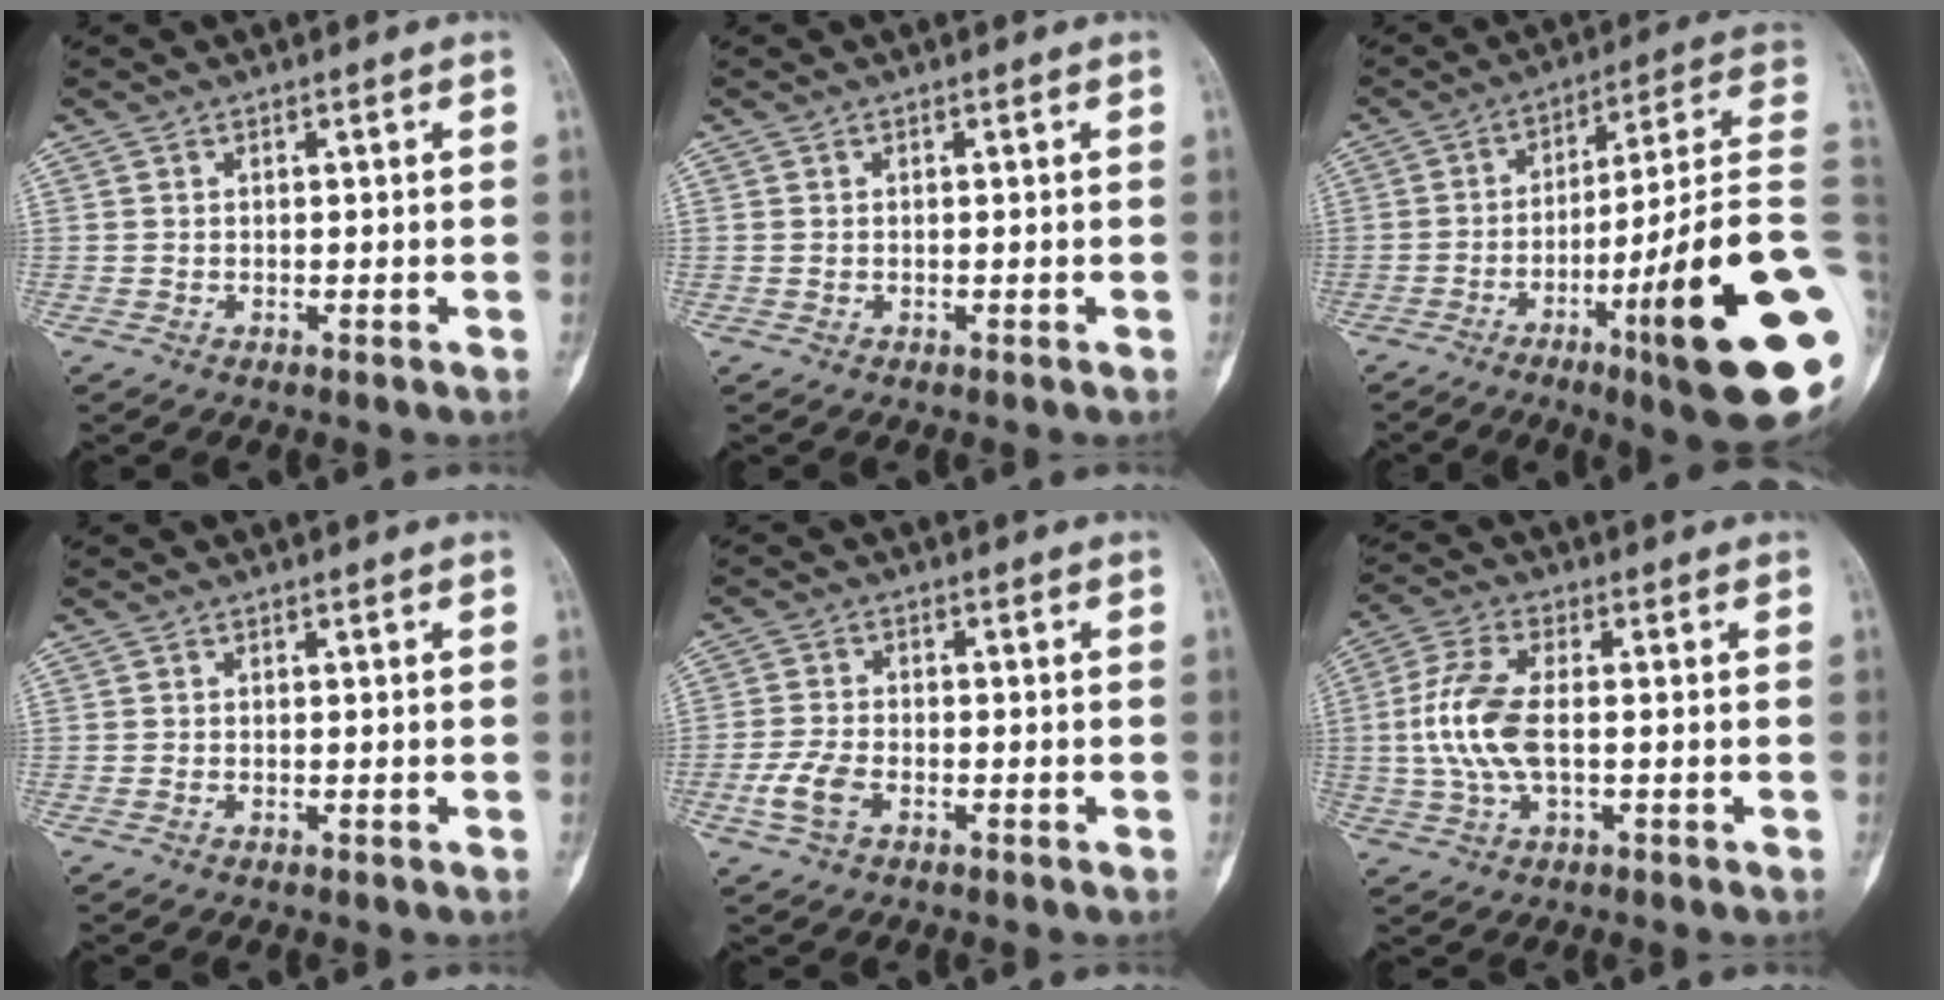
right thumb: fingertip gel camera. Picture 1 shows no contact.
{"total": 0.0}
{"total": 25.1, "force": [-7.0, 2.1, 24.0], "torque": [-0.301, 0.017, -0.107]}
{"total": 0.0}
{"total": 5.4, "force": [-2.2, 3.1, 3.9], "torque": [-0.091, 0.009, -0.045]}
{"total": 10.0, "force": [-0.3, 4.6, 8.9], "torque": [-0.203, 0.013, -0.007]}